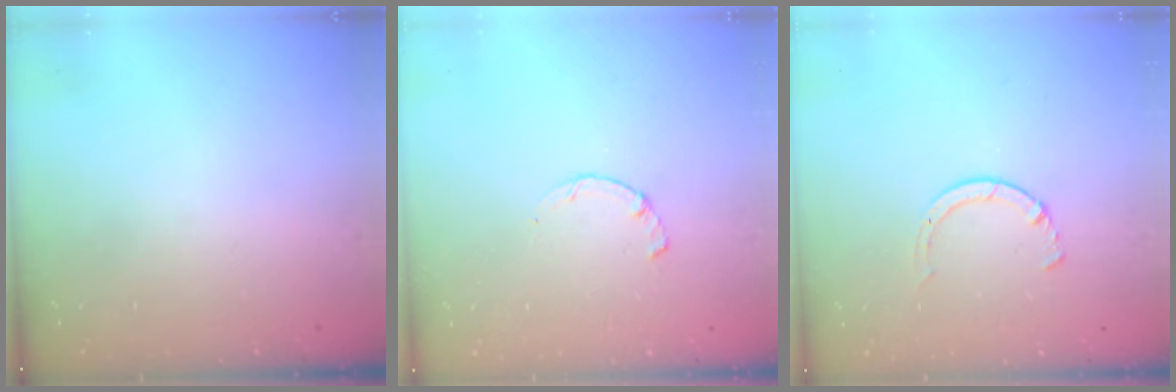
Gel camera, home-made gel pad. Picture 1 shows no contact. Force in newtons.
{"total": 1.7, "press": 1.7, "slide": 0.3}
{"total": 2.8, "press": 2.8, "slide": 0.4}